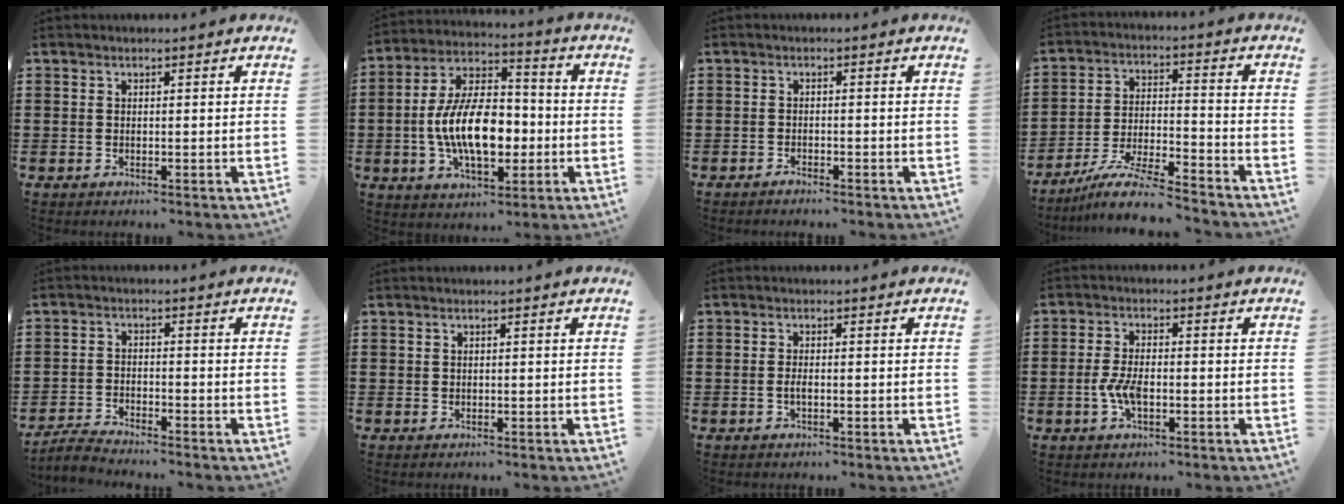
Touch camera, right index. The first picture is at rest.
{"total": 12.9, "force": [-2.0, 7.0, 10.7], "torque": [-0.224, 0.003, -0.040]}
{"total": 0.9, "force": [-0.8, 0.1, 0.2], "torque": [-0.007, -0.002, -0.017]}
{"total": 8.9, "force": [-8.0, 0.5, 3.9], "torque": [-0.079, 0.006, -0.157]}
{"total": 2.9, "force": [-2.9, 0.1, 0.4], "torque": [-0.018, 0.002, -0.063]}
{"total": 0.5, "force": [0.2, 0.5, 0.0], "torque": [-0.002, 0.004, 0.005]}
{"total": 1.4, "force": [-0.4, 0.4, 1.3], "torque": [-0.024, 0.000, -0.006]}
{"total": 4.3, "force": [-1.2, 1.6, 3.8], "torque": [-0.089, -0.007, -0.023]}